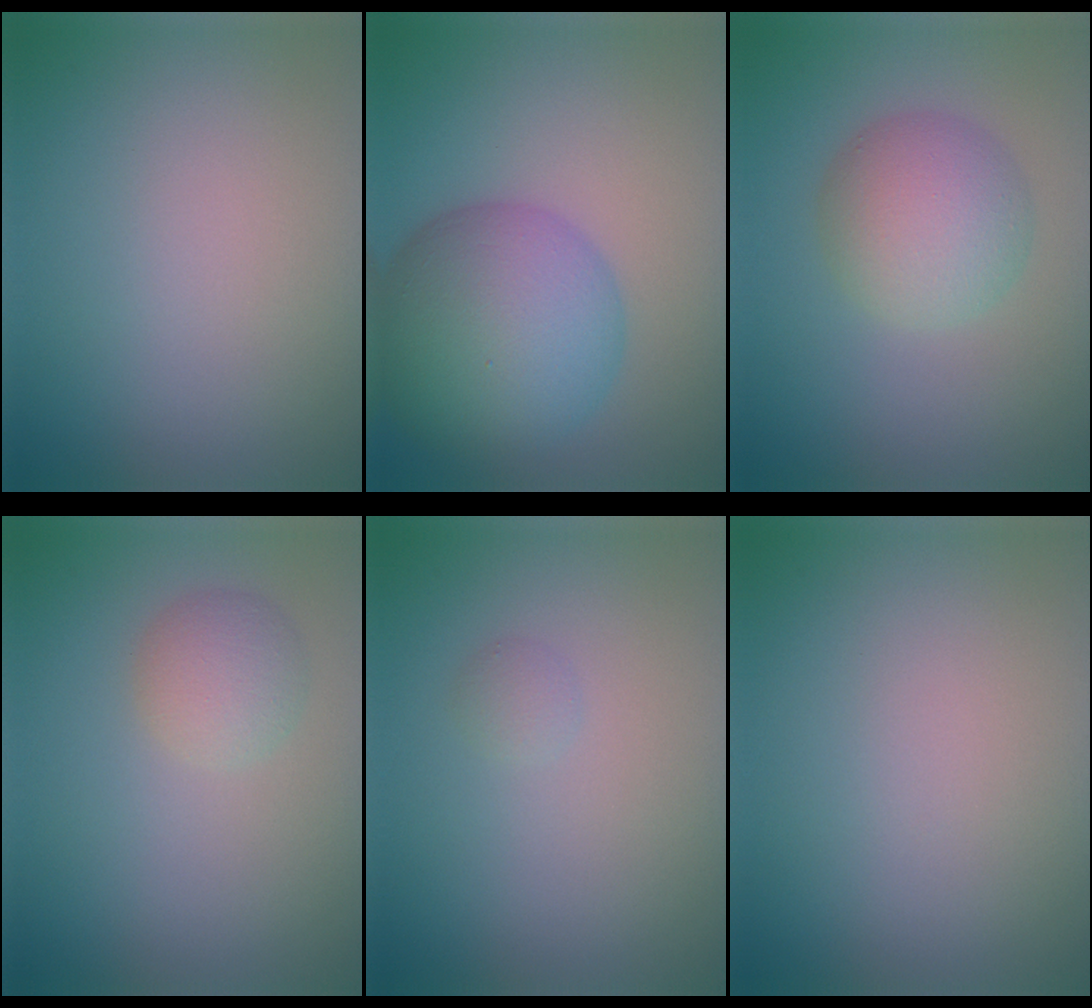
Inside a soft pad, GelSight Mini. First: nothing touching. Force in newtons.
{"total": 10.0, "press": 10.0, "slide": 0.4}
{"total": 5.2, "press": 5.2, "slide": 0.0}
{"total": 2.4, "press": 2.4, "slide": 0.0}
{"total": 0.8, "press": 0.8, "slide": 0.1}
{"total": 0.0}